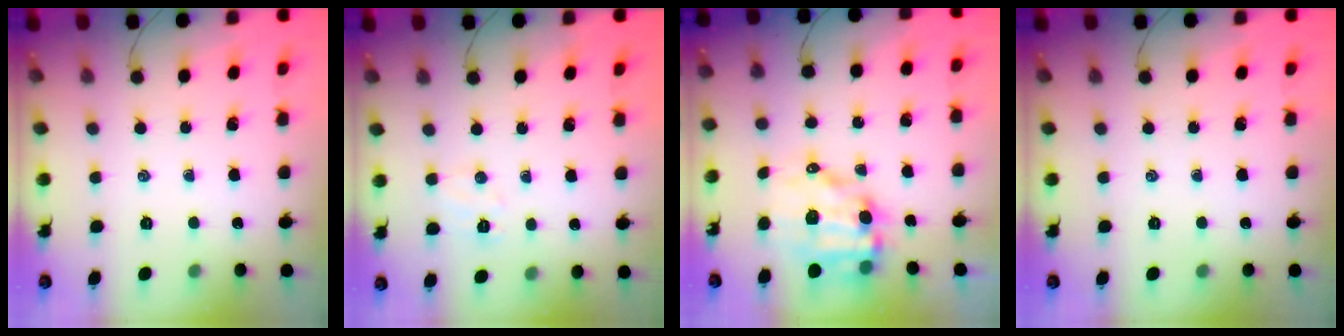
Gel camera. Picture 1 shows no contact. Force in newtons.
{"total": 5.0, "press": 4.9, "slide": 1.1}
{"total": 9.5, "press": 9.2, "slide": 2.6}
{"total": 0.0}